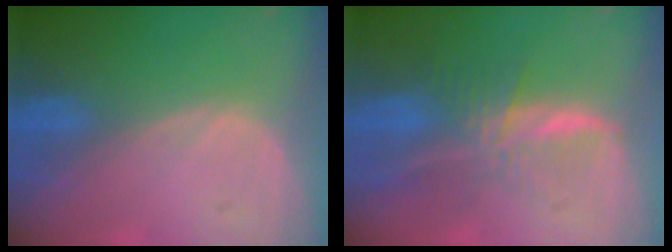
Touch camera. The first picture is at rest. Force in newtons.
{"total": 7.8, "press": 6.5, "slide": 4.3}